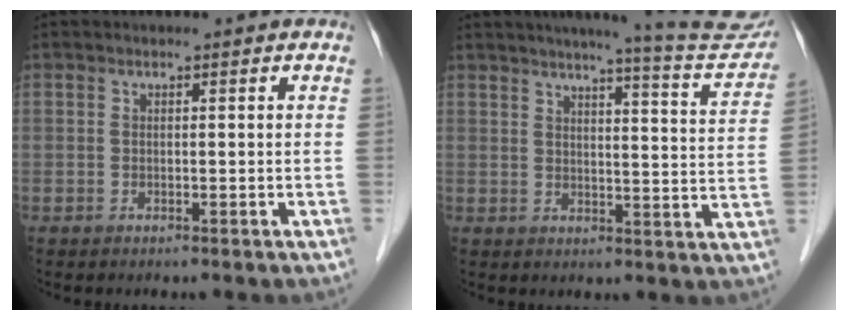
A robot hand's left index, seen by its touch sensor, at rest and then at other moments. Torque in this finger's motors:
{"motor_torque": [0.75, -0.94, 0.30, 0.06]}